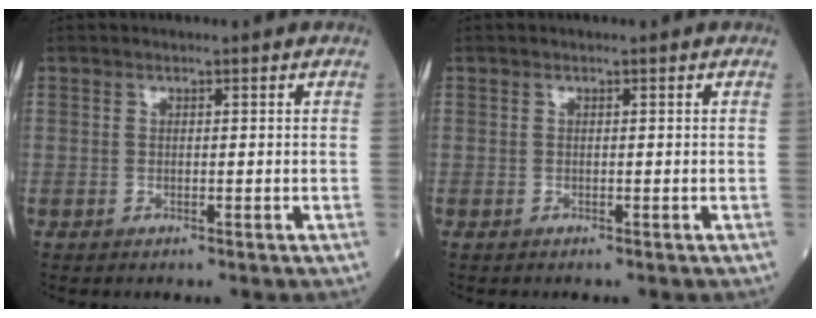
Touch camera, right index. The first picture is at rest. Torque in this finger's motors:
{"motor_torque": [-0.02, -0.02, 0.00, 0.00]}